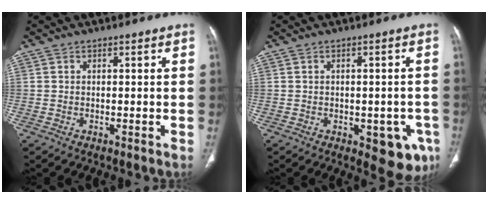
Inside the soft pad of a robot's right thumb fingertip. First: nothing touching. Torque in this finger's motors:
{"motor_torque": [1.37, 1.00, -0.11, 0.04, 0.00]}